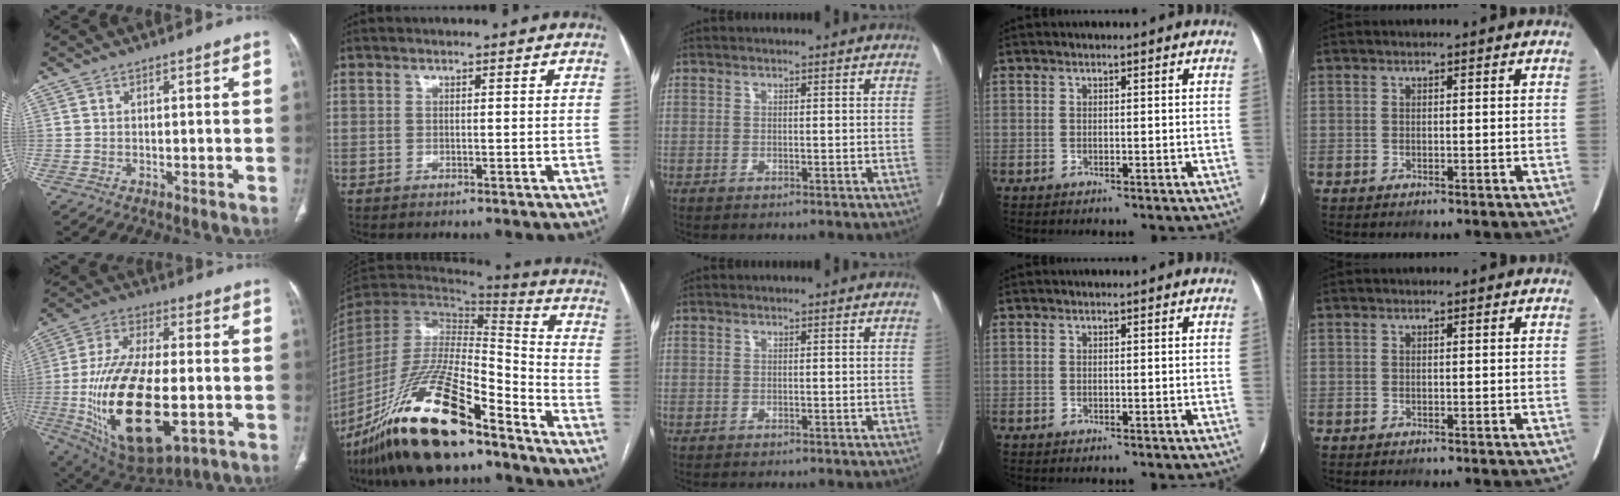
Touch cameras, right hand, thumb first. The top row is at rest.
{"thumb": {"total": 25.9, "force": [-5.1, 12.3, 22.3], "torque": [-0.446, -0.010, -0.066]}, "index": {"total": 23.9, "force": [-16.8, 4.9, 16.4], "torque": [-0.324, -0.036, -0.301]}}